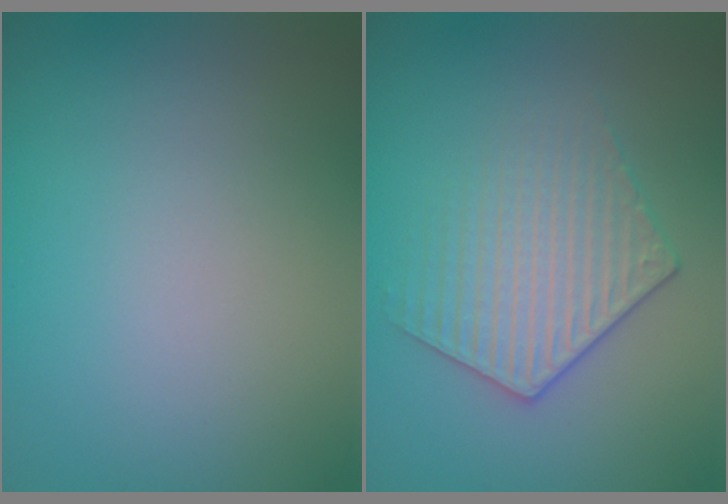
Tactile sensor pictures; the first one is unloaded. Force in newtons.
{"total": 3.5, "press": 3.2, "slide": 1.4}